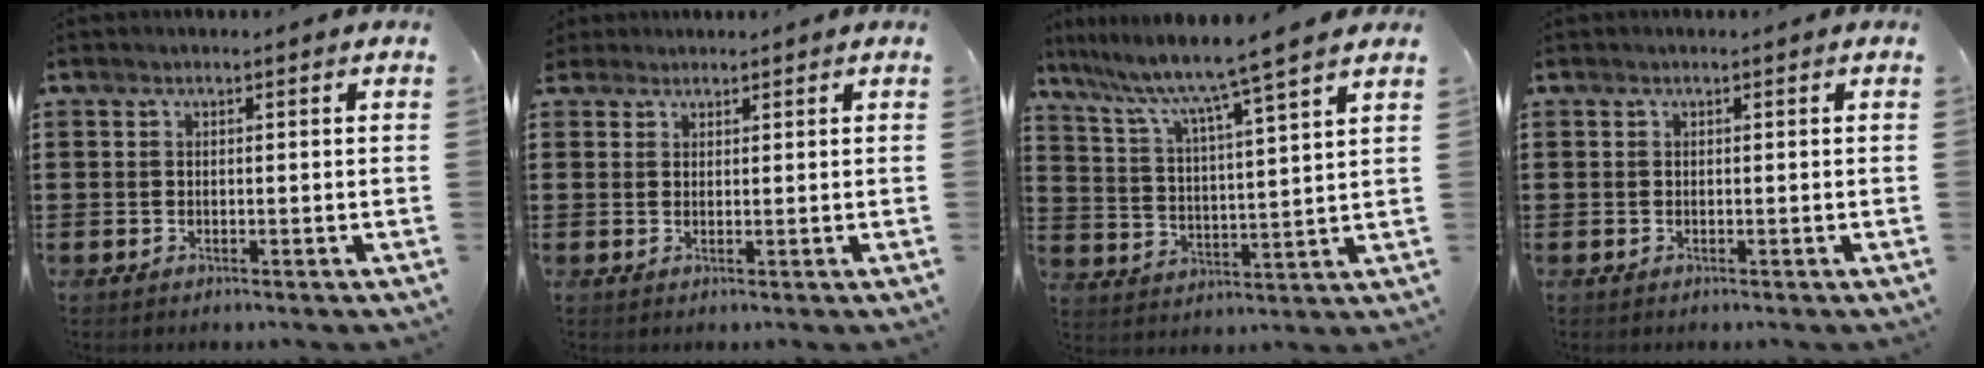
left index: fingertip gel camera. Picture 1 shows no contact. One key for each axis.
{"total": 1.6, "fx": 1.4, "fy": 0.7, "fz": 0.0, "tx": -0.004, "ty": 0.005, "tz": 0.029}
{"total": 7.4, "fx": 6.3, "fy": -1.4, "fz": 3.7, "tx": -0.097, "ty": -0.050, "tz": 0.098}
{"total": 0.0}